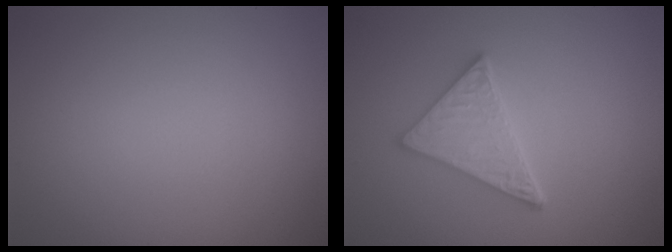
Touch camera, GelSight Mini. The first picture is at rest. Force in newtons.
{"total": 4.3, "press": 3.6, "slide": 2.3}